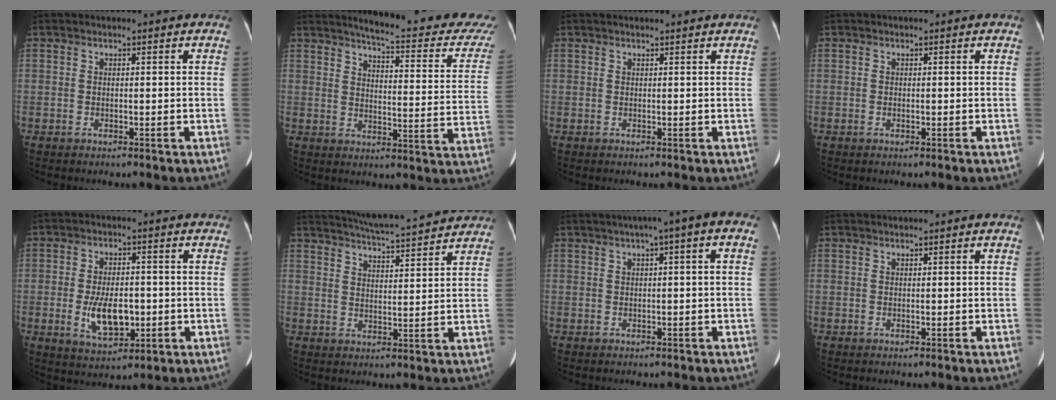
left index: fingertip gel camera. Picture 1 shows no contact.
{"total": 22.0, "force": [20.0, 2.0, 9.0], "torque": [-0.108, -0.083, 0.222]}
{"total": 2.3, "force": [2.2, 0.0, 0.7], "torque": [-0.011, 0.013, 0.025]}
{"total": 0.0}
{"total": 7.7, "force": [-1.6, 3.7, 6.5], "torque": [-0.127, -0.003, -0.018]}
{"total": 12.6, "force": [11.9, 0.5, 4.3], "torque": [-0.079, 0.018, 0.167]}
{"total": 5.2, "force": [1.5, 0.6, 4.9], "torque": [-0.066, 0.027, 0.015]}
{"total": 0.0}